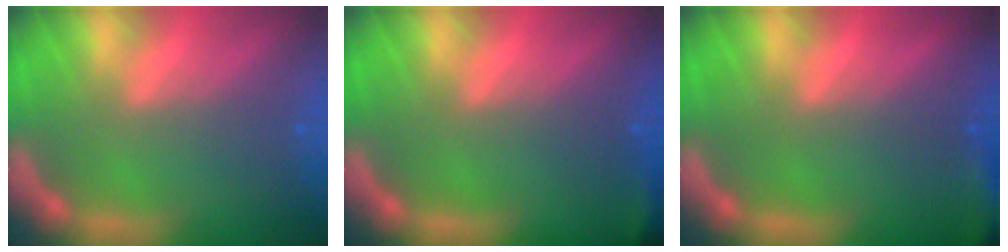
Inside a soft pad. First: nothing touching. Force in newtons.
{"total": 1.9}
{"total": 6.0}